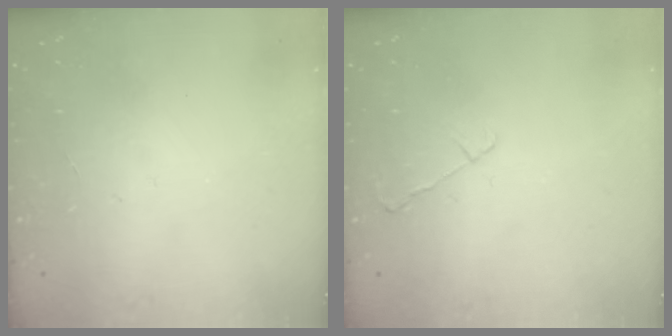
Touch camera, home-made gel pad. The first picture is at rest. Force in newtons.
{"total": 2.6, "press": 2.6, "slide": 0.5}